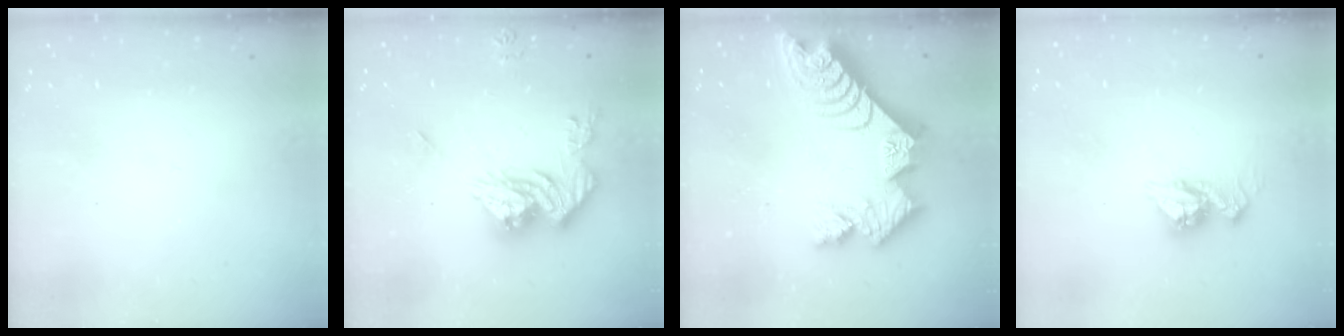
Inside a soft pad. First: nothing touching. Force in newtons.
{"total": 13.7, "press": 13.6, "slide": 1.3}
{"total": 17.0, "press": 16.9, "slide": 1.6}
{"total": 9.3, "press": 9.3, "slide": 0.6}